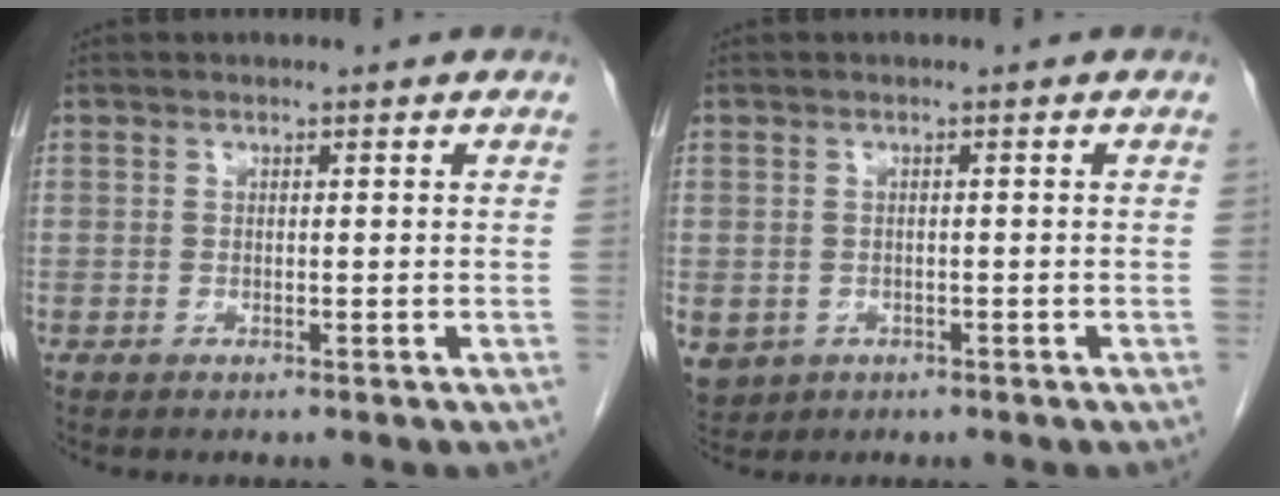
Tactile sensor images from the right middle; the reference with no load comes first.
{"total": 6.8, "force": [-2.7, 5.8, 2.2], "torque": [-0.059, -0.003, -0.033]}